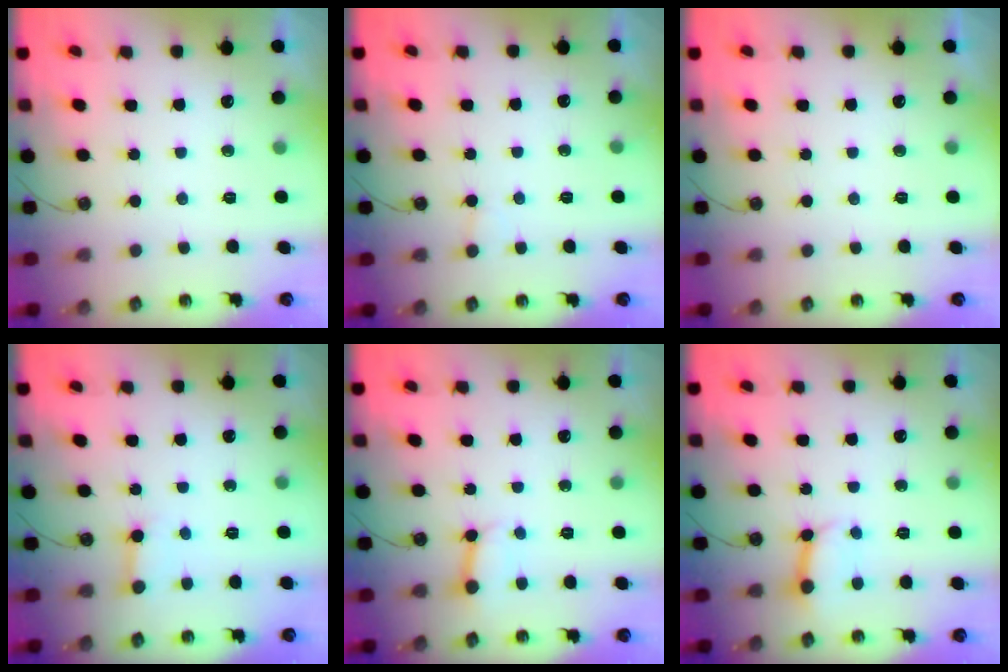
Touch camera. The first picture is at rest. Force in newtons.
{"total": 5.2, "press": 5.2, "slide": 0.4}
{"total": 0.0}
{"total": 3.0, "press": 2.9, "slide": 0.5}
{"total": 3.6, "press": 3.6, "slide": 0.4}
{"total": 6.9, "press": 6.8, "slide": 0.8}